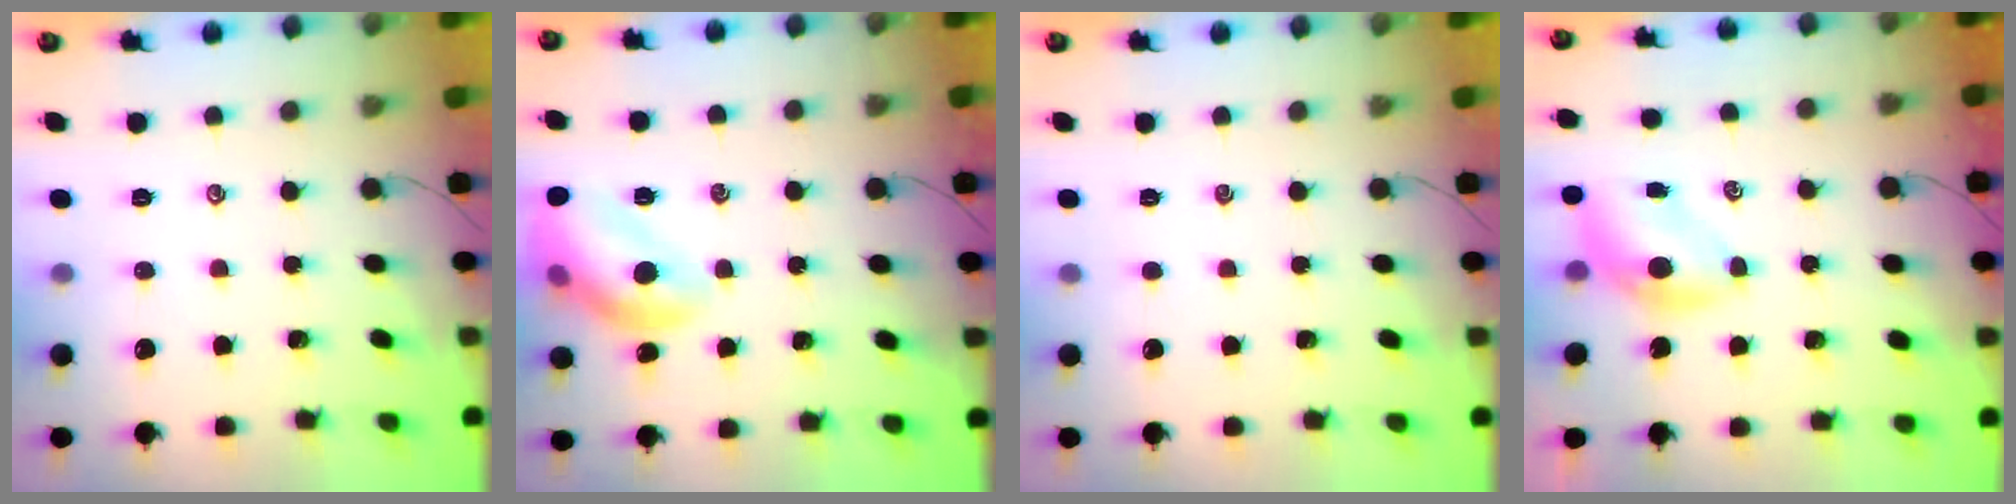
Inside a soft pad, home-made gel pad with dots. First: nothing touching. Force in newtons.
{"total": 13.6, "press": 13.6, "slide": 0.9}
{"total": 0.0}
{"total": 5.7, "press": 5.6, "slide": 0.9}